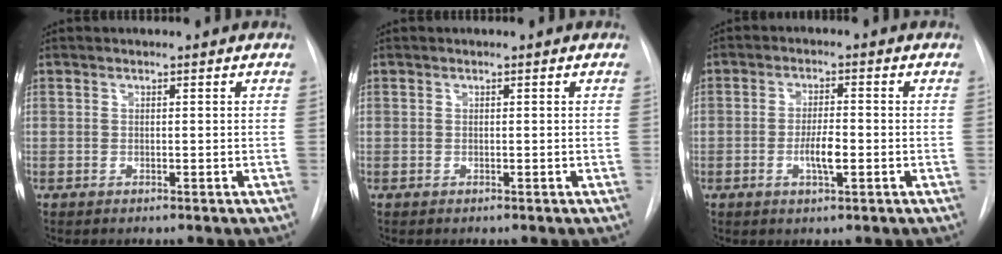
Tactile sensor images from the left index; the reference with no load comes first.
{"total": 0.0}
{"total": 4.1, "force": [-1.2, 1.0, 3.8], "torque": [-0.071, -0.001, -0.020]}